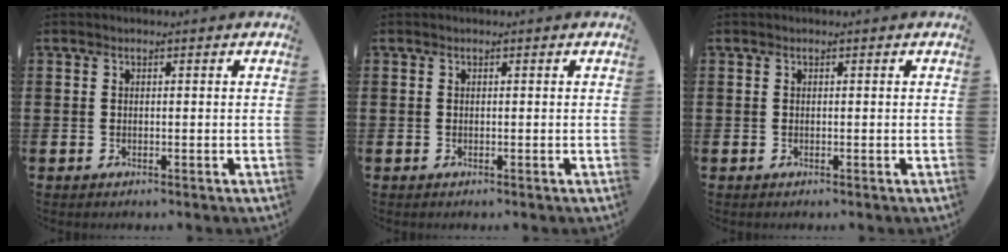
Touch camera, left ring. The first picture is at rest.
{"total": 0.0}
{"total": 0.0}